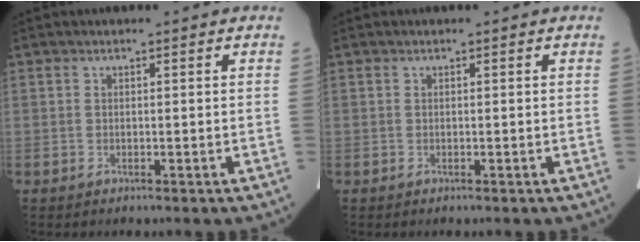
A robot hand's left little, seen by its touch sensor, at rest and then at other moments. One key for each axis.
{"total": 0.0}